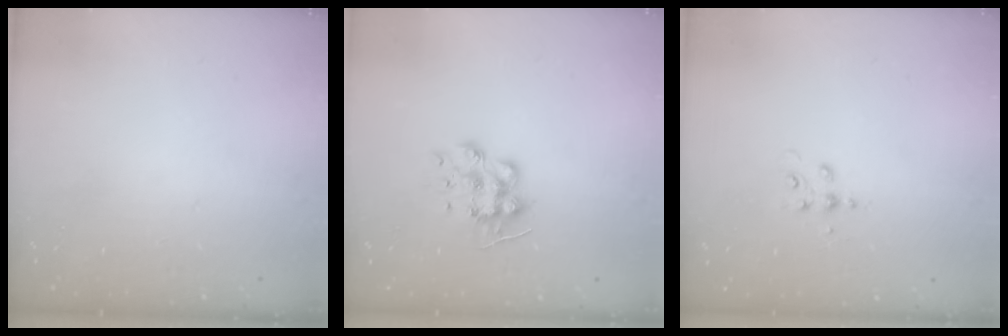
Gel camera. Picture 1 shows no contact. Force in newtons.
{"total": 10.0, "press": 10.0, "slide": 0.4}
{"total": 4.2, "press": 4.1, "slide": 0.5}